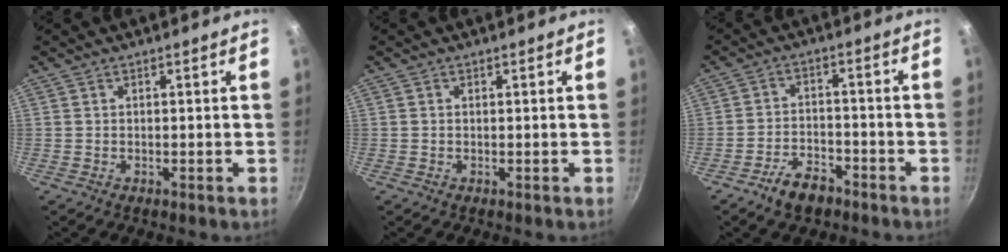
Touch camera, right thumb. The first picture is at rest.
{"total": 0.0}
{"total": 6.7, "force": [-4.6, 3.5, 3.4], "torque": [-0.052, 0.036, -0.082]}